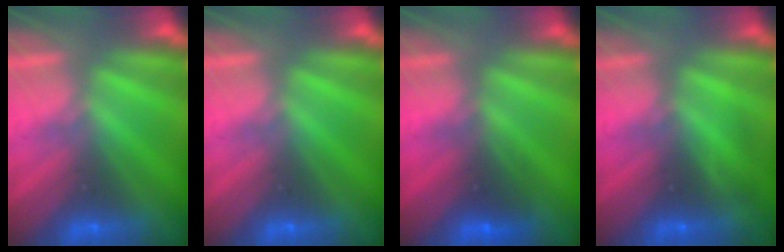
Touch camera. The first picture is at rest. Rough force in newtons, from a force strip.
{"total": 0.0}
{"total": 2.7}
{"total": 1.9}